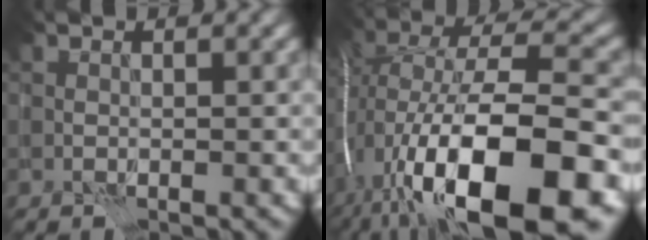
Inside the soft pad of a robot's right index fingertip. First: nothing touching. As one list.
[{"total": 18.5, "force": [-5.9, 7.2, 16.0], "torque": [-0.282, 0.011, -0.099]}]